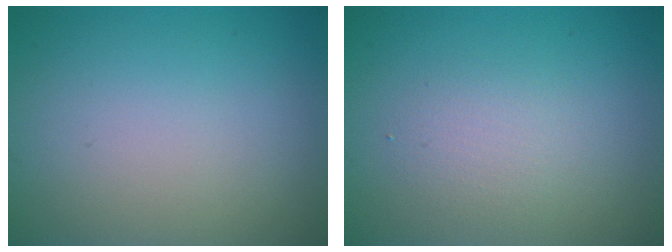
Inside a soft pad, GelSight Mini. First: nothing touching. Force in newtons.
{"total": 2.0, "press": 2.0, "slide": 0.1}